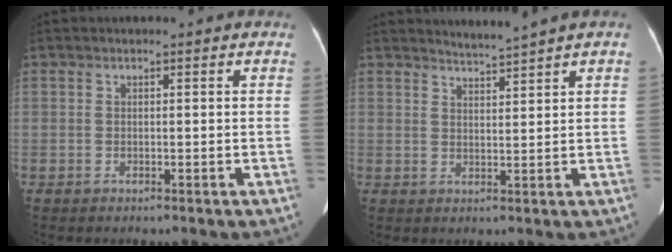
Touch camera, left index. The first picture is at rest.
{"total": 2.6, "force": [2.3, -1.3, 0.1], "torque": [-0.007, -0.012, 0.047]}